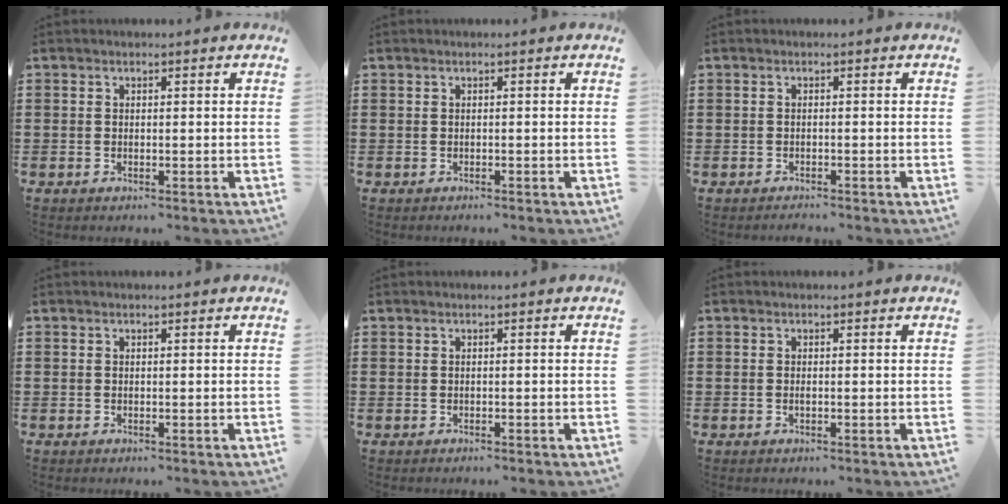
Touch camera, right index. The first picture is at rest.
{"total": 0.0}
{"total": 0.8, "force": [-0.7, 0.1, -0.1], "torque": [0.000, 0.001, -0.016]}
{"total": 0.0}
{"total": 0.0}
{"total": 0.6, "force": [-0.1, -0.1, 0.5], "torque": [-0.014, -0.007, 0.001]}